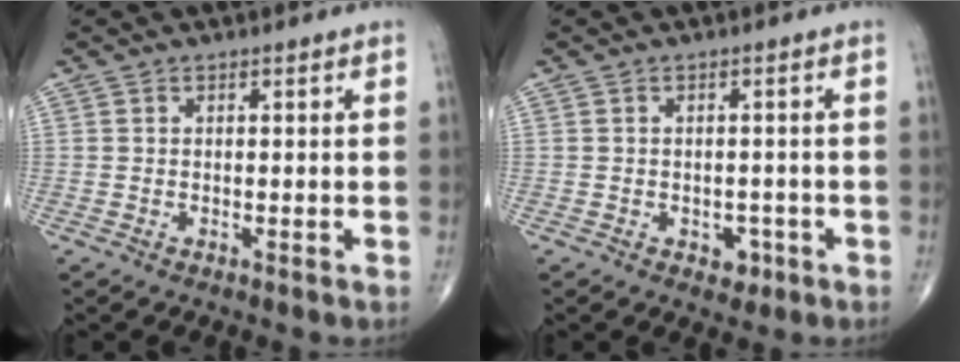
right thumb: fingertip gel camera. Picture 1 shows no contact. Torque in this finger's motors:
{"motor_torque": [0.38, 0.05, 0.04, -0.28, -0.01]}